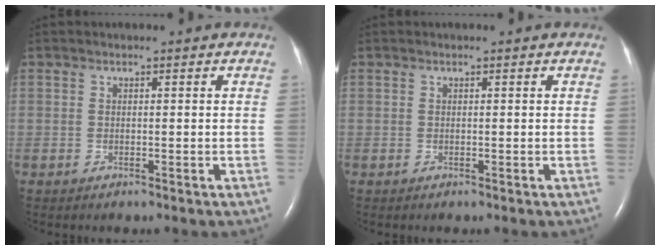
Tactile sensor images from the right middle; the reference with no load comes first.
{"total": 0.0}